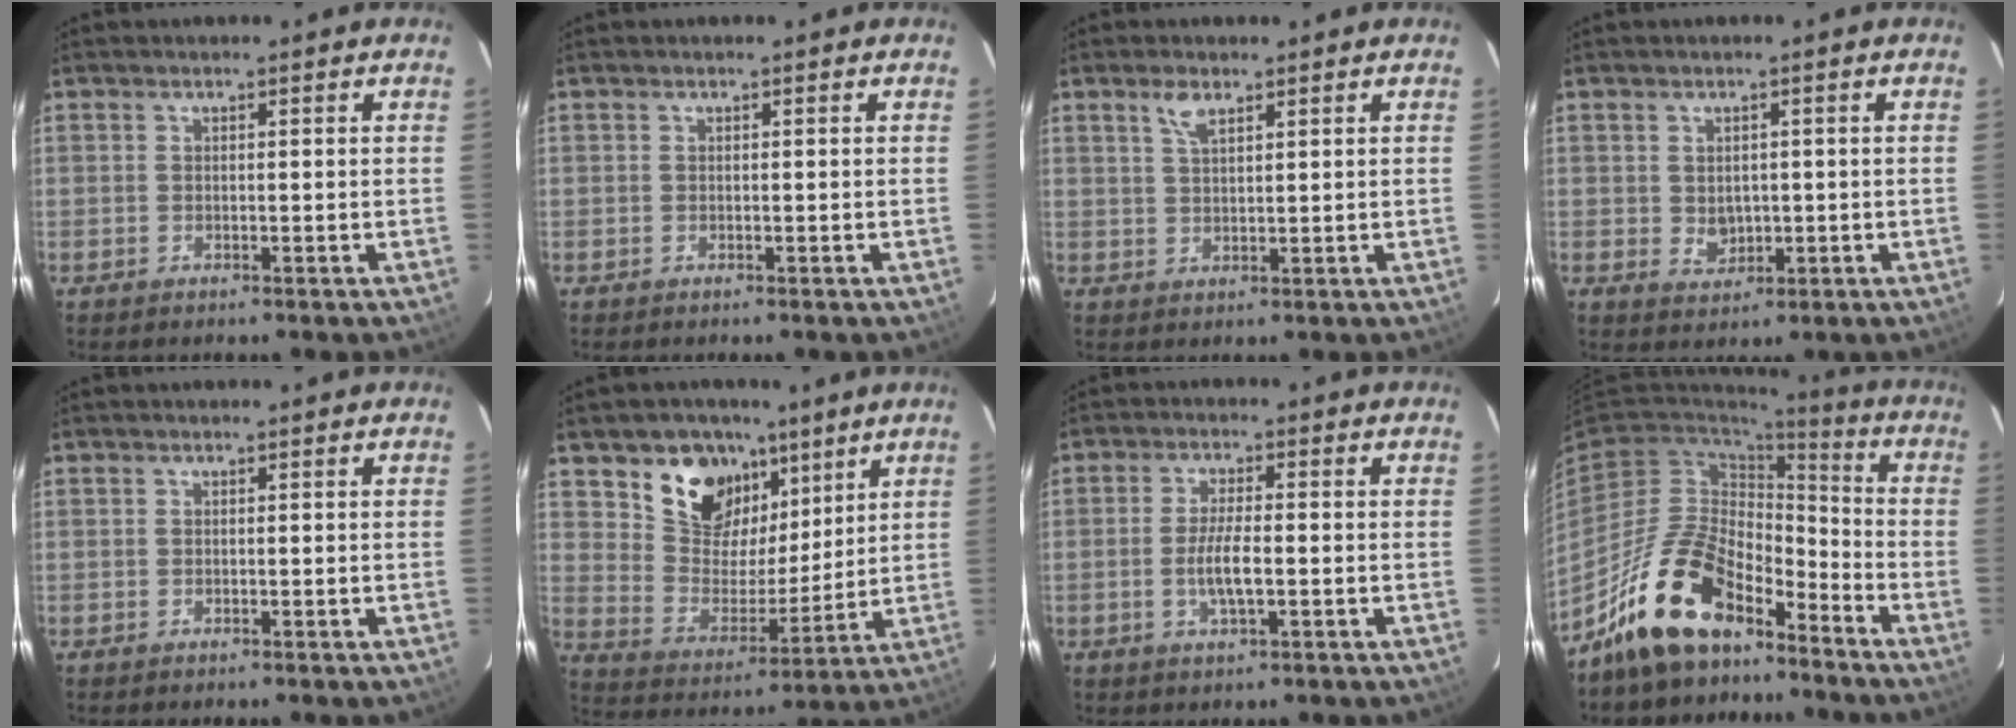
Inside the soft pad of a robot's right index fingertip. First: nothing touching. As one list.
[{"total": 0.0}, {"total": 3.2, "force": [2.0, 1.2, 2.1], "torque": [-0.039, 0.004, 0.039]}, {"total": 3.4, "force": [0.0, 2.8, 1.9], "torque": [-0.031, 0.000, 0.007]}, {"total": 0.0}, {"total": 14.2, "force": [8.6, 10.0, 5.3], "torque": [-0.108, 0.001, 0.161]}, {"total": 5.1, "force": [-1.2, 1.1, 4.9], "torque": [-0.095, -0.003, -0.021]}, {"total": 16.6, "force": [-12.0, 7.4, 8.7], "torque": [-0.178, 0.017, -0.209]}]